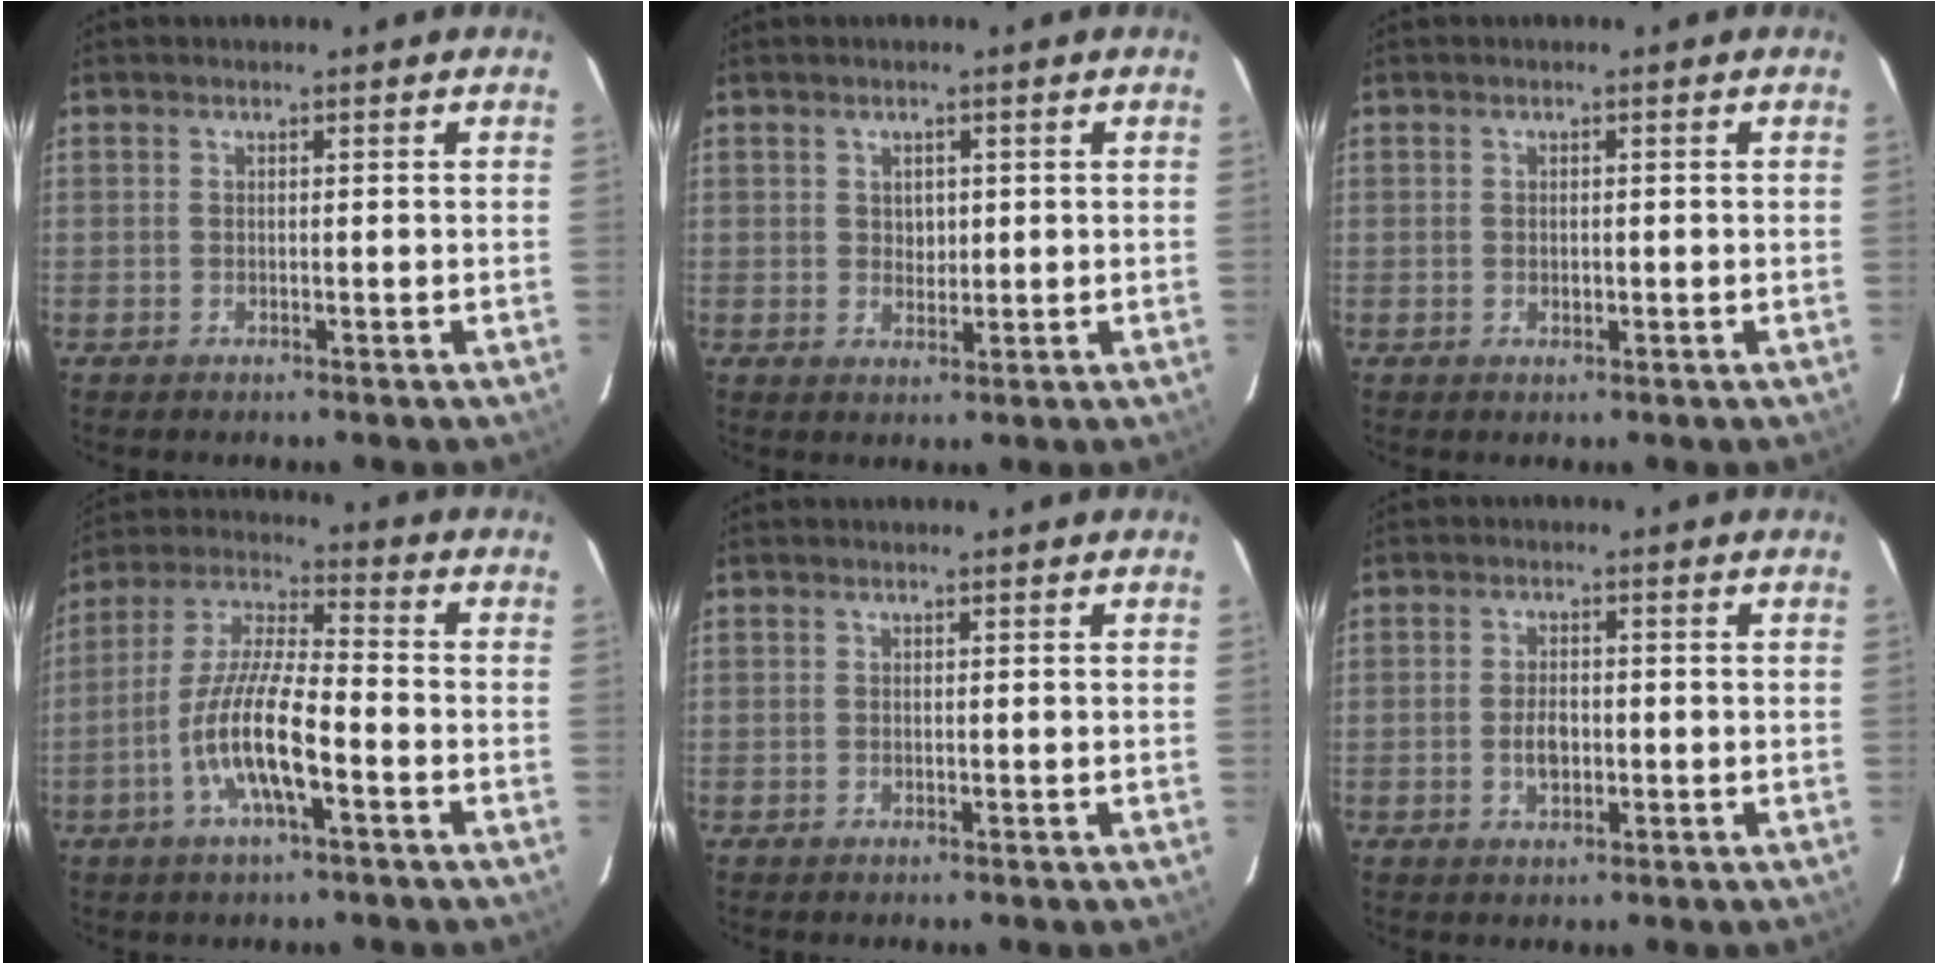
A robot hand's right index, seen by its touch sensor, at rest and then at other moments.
{"total": 2.4, "force": [0.6, 2.0, 1.1], "torque": [-0.013, 0.004, 0.011]}
{"total": 1.0, "force": [-0.1, 0.8, 0.5], "torque": [-0.006, 0.000, -0.001]}
{"total": 12.3, "force": [-4.9, 2.6, 11.0], "torque": [-0.227, -0.004, -0.095]}
{"total": 0.0}
{"total": 3.6, "force": [-0.8, 2.2, 2.7], "torque": [-0.051, 0.002, -0.011]}